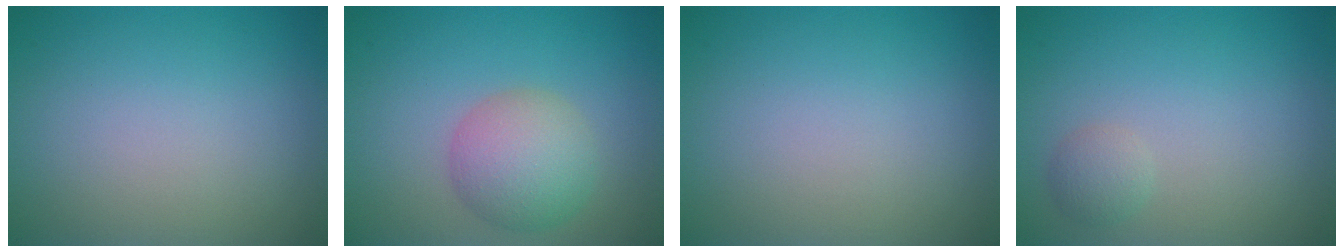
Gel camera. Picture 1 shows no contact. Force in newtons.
{"total": 4.7, "press": 4.7, "slide": 0.1}
{"total": 0.0}
{"total": 1.3, "press": 1.3, "slide": 0.0}